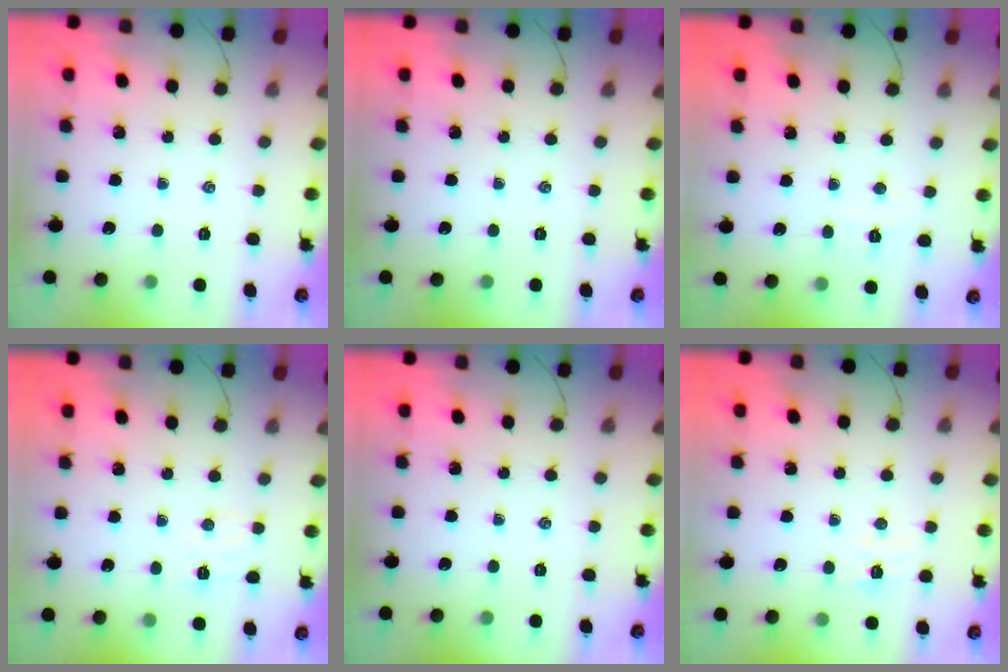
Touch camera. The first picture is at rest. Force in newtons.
{"total": 0.0}
{"total": 2.7, "press": 2.6, "slide": 0.7}
{"total": 5.2, "press": 5.0, "slide": 1.2}
{"total": 0.0}
{"total": 5.1, "press": 5.1, "slide": 0.8}